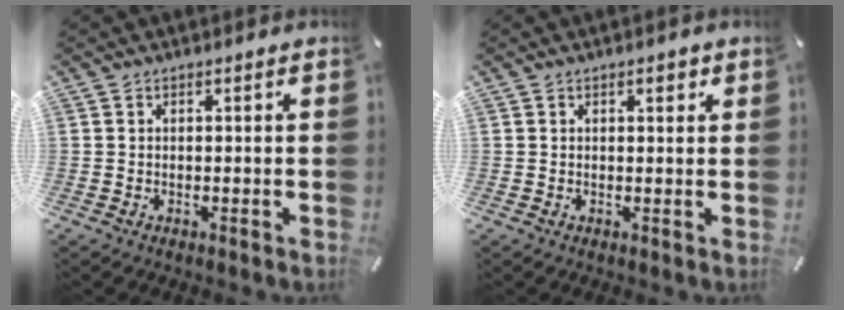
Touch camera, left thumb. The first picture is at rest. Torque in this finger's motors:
{"motor_torque": [0.23, 0.24, 0.04, -0.35, 0.09]}